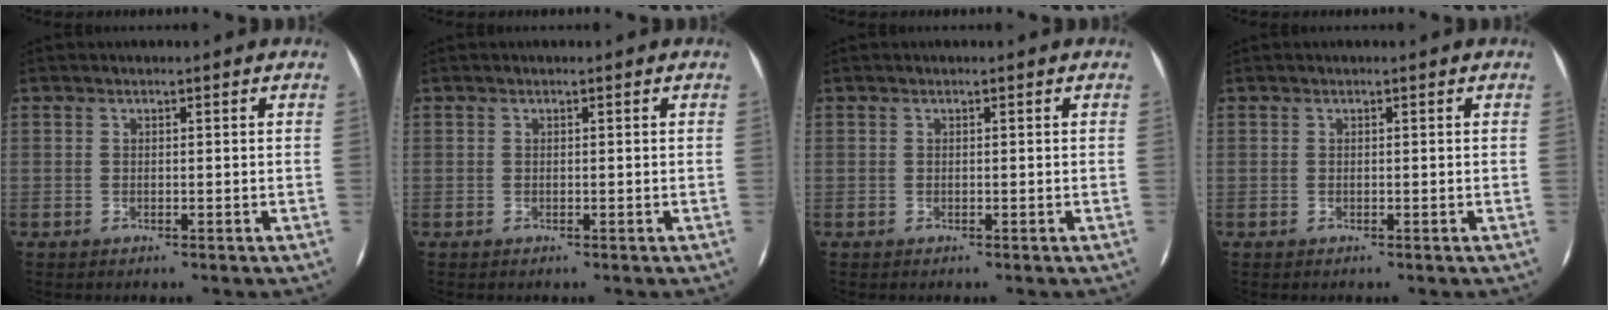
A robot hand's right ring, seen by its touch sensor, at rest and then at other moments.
{"total": 0.0}
{"total": 0.0}
{"total": 0.0}